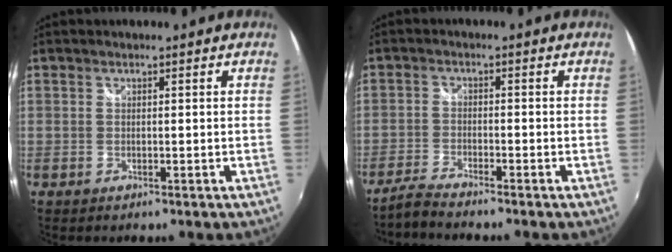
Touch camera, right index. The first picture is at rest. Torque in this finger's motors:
{"motor_torque": [0.02, -0.13, 0.00, 0.02]}